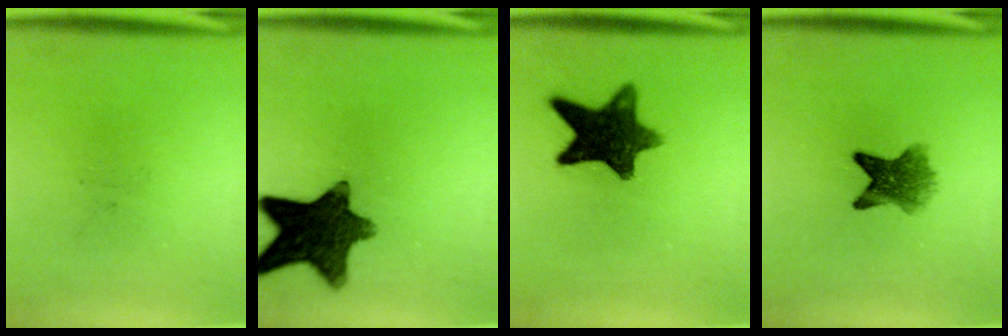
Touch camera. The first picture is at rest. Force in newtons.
{"total": 12.8}
{"total": 11.4}
{"total": 6.0}